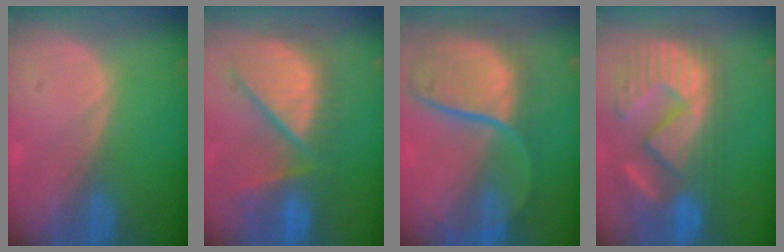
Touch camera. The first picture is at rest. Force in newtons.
{"total": 11.4, "press": 10.2, "slide": 5.1}
{"total": 12.2, "press": 9.9, "slide": 7.0}
{"total": 13.7, "press": 12.2, "slide": 6.2}